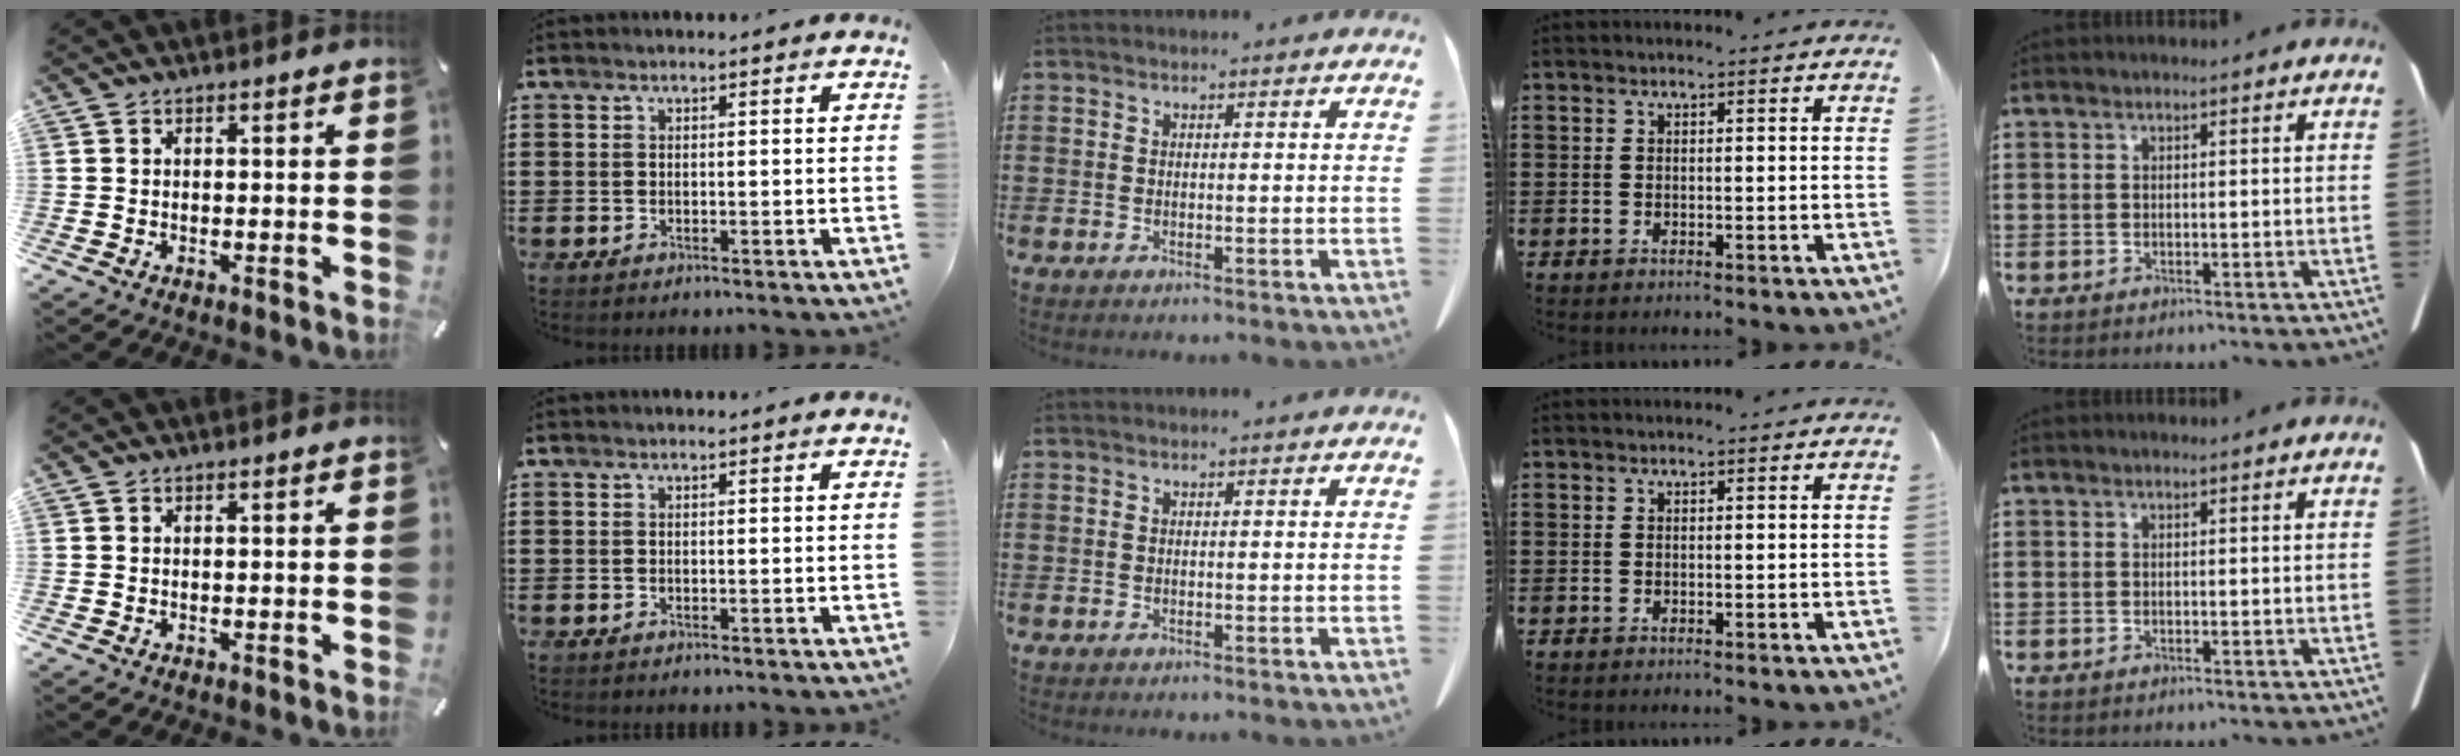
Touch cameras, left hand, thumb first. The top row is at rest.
{}